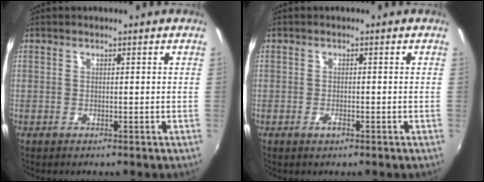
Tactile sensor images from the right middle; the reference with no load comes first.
{"total": 1.3, "force": [-0.8, 0.6, 0.7], "torque": [-0.014, -0.002, -0.015]}